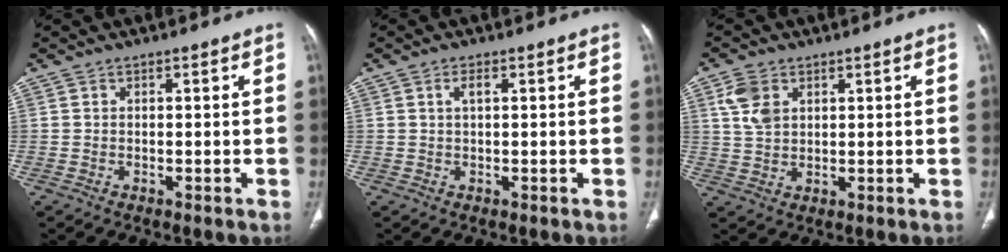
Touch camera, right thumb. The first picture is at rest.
{"total": 1.9, "force": [0.6, 0.8, 1.7], "torque": [-0.034, 0.005, 0.013]}
{"total": 5.7, "force": [2.2, 3.8, 3.5], "torque": [-0.064, -0.001, 0.051]}